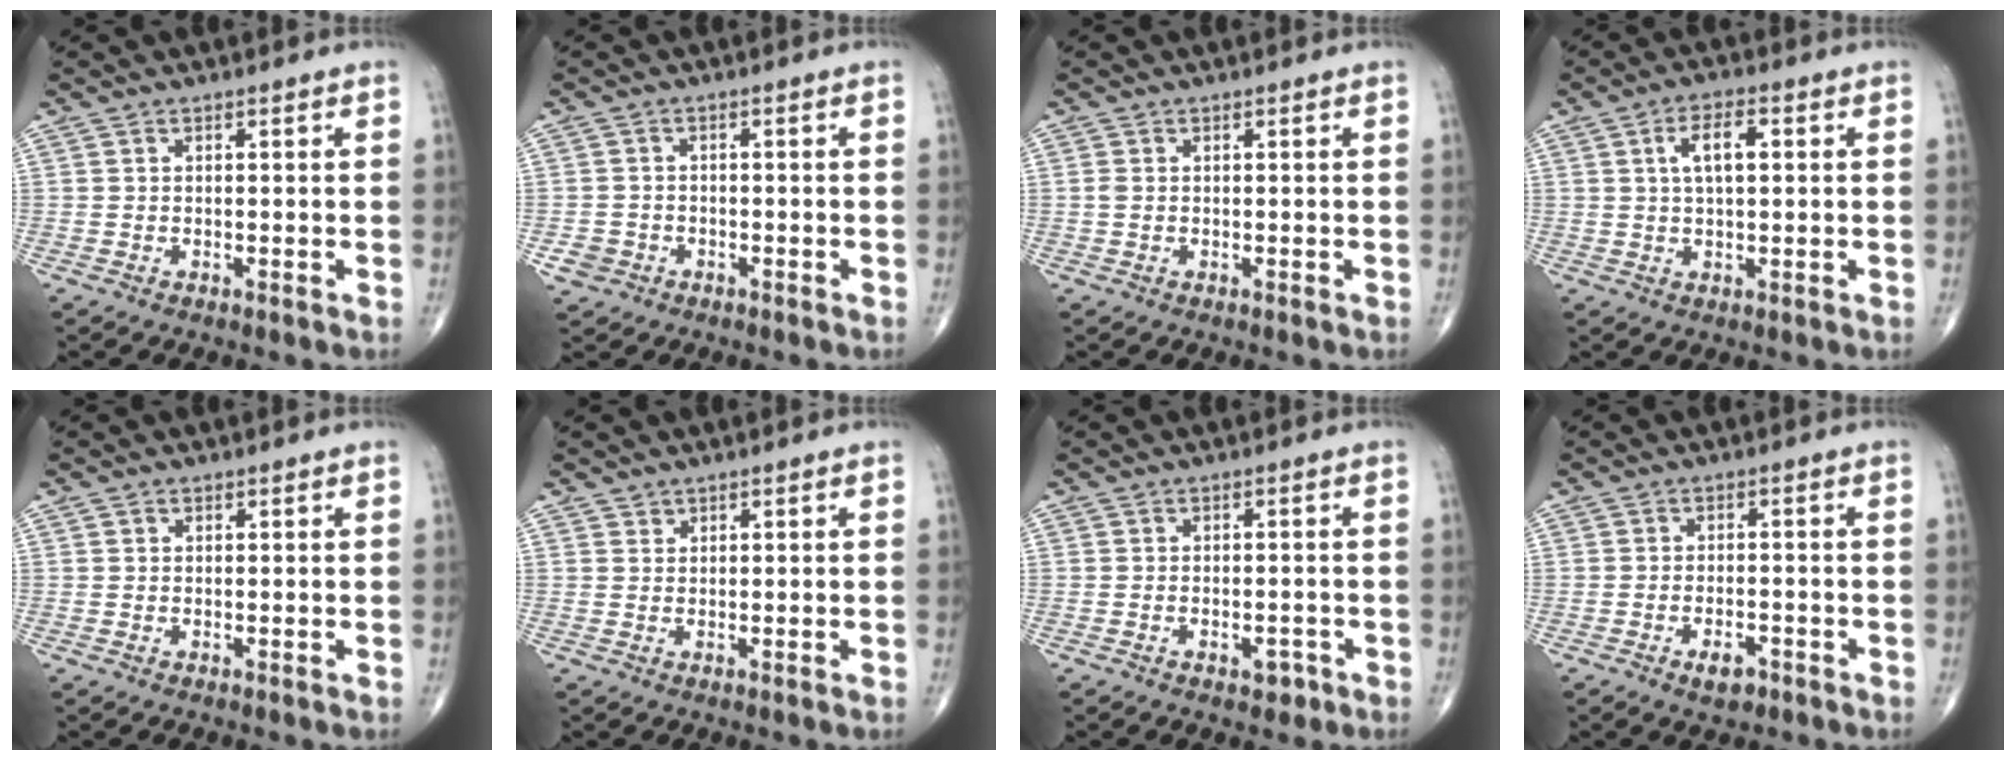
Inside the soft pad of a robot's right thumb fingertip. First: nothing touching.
{"total": 3.0, "force": [-1.3, 2.6, 0.6], "torque": [-0.005, 0.009, -0.023]}
{"total": 0.9, "force": [0.0, 0.6, 0.7], "torque": [-0.018, -0.001, -0.001]}
{"total": 6.2, "force": [1.4, 2.7, 5.4], "torque": [-0.091, 0.008, 0.023]}
{"total": 0.6, "force": [0.3, 0.5, 0.1], "torque": [0.002, 0.000, 0.003]}
{"total": 1.0, "force": [0.7, 0.6, 0.0], "torque": [0.014, -0.004, 0.008]}
{"total": 2.7, "force": [-1.4, 1.6, 1.8], "torque": [-0.018, 0.010, -0.014]}
{"total": 3.5, "force": [-2.0, 1.7, 2.3], "torque": [-0.032, 0.007, -0.030]}